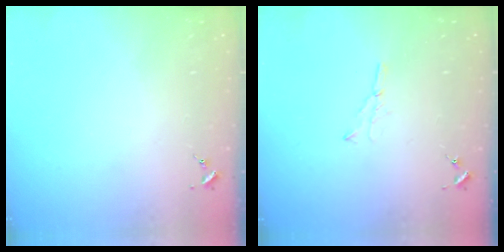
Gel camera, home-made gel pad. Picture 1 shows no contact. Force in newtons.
{"total": 2.8, "press": 2.8, "slide": 0.3}